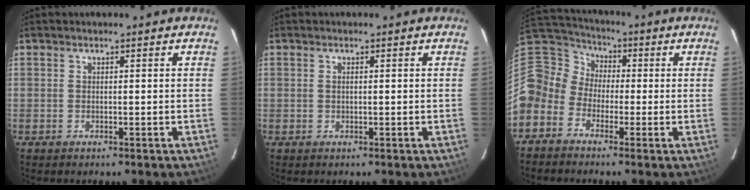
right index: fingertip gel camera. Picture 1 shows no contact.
{"total": 0.7, "force": [0.1, 0.2, 0.7], "torque": [-0.014, 0.002, 0.000]}
{"total": 10.4, "force": [-2.8, 9.4, 3.6], "torque": [-0.096, 0.032, -0.081]}